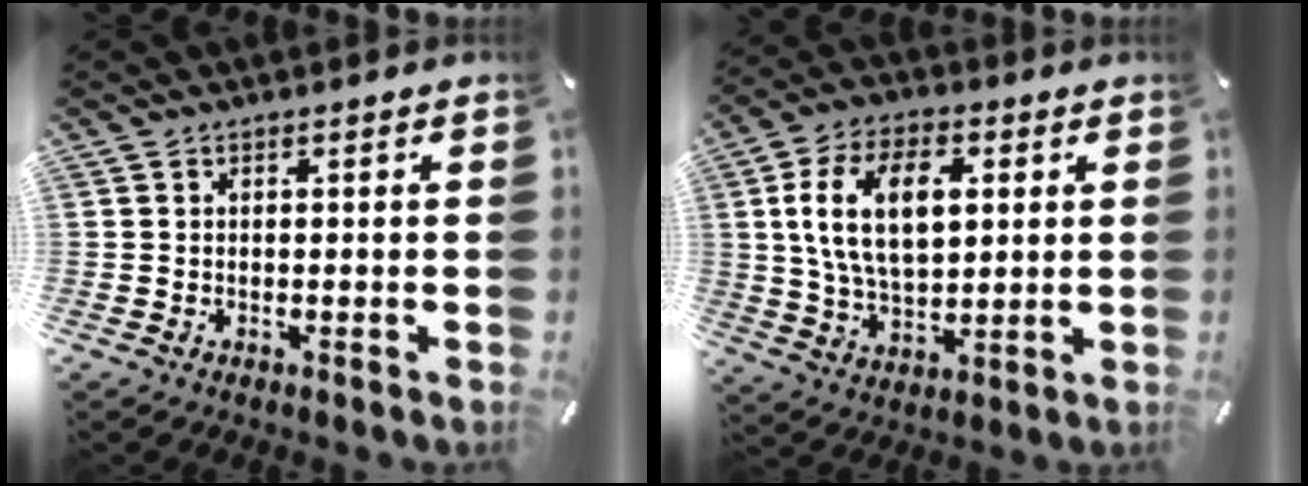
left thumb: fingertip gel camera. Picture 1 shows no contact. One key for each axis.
{"total": 15.0, "fx": 3.7, "fy": 9.0, "fz": 11.4, "tx": -0.240, "ty": 0.009, "tz": 0.061}